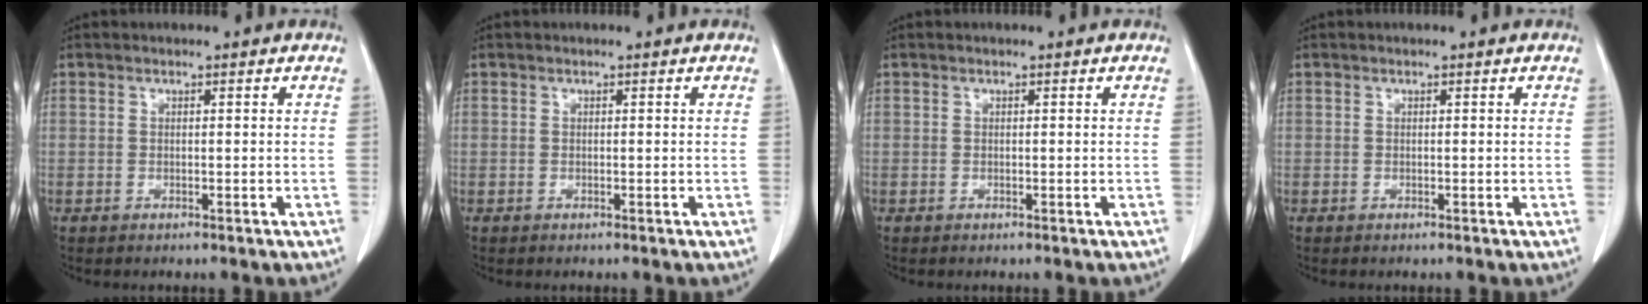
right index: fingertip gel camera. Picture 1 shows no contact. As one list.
[{"total": 0.0}, {"total": 0.0}, {"total": 0.0}]